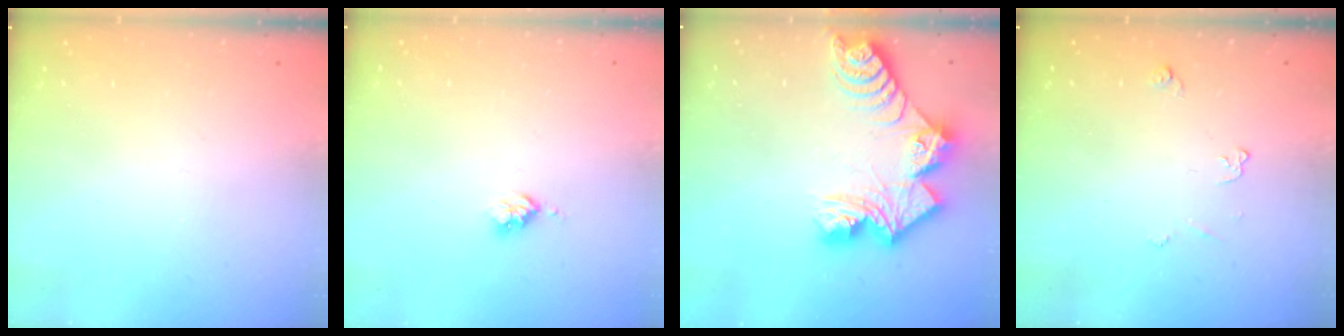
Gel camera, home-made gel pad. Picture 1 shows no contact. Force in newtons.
{"total": 2.5, "press": 2.5, "slide": 0.3}
{"total": 13.7, "press": 13.6, "slide": 1.2}
{"total": 3.4, "press": 3.4, "slide": 0.6}